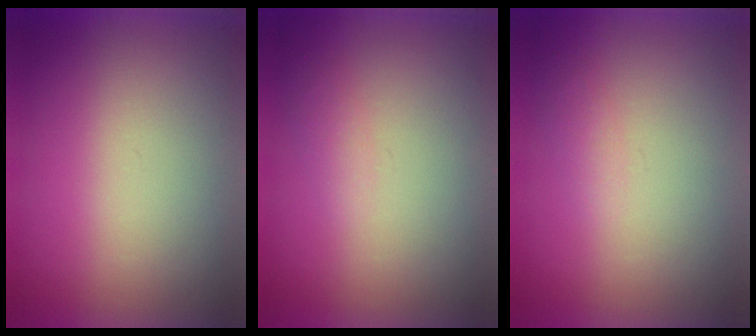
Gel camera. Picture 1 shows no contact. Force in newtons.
{"total": 1.3}
{"total": 1.1}